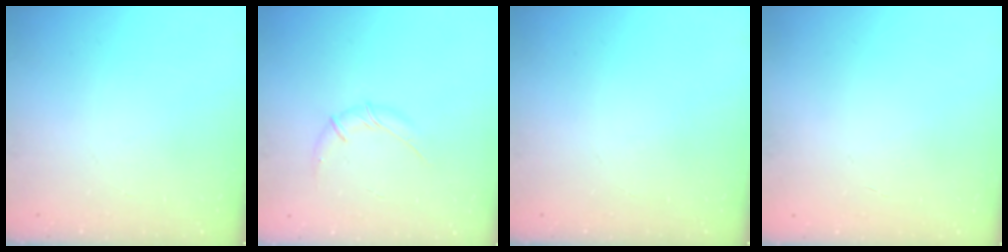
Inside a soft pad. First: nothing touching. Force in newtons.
{"total": 7.9, "press": 7.8, "slide": 1.2}
{"total": 0.0}
{"total": 0.0}